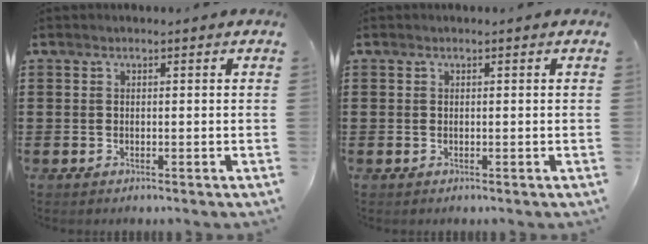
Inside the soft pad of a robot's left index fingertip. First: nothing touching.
{"total": 0.0}